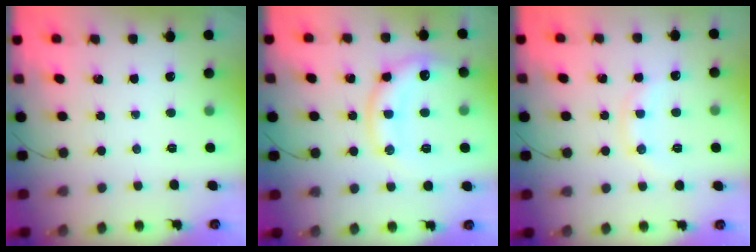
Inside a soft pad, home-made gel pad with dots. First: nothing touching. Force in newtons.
{"total": 15.2, "press": 15.1, "slide": 1.5}
{"total": 8.1, "press": 8.0, "slide": 1.1}